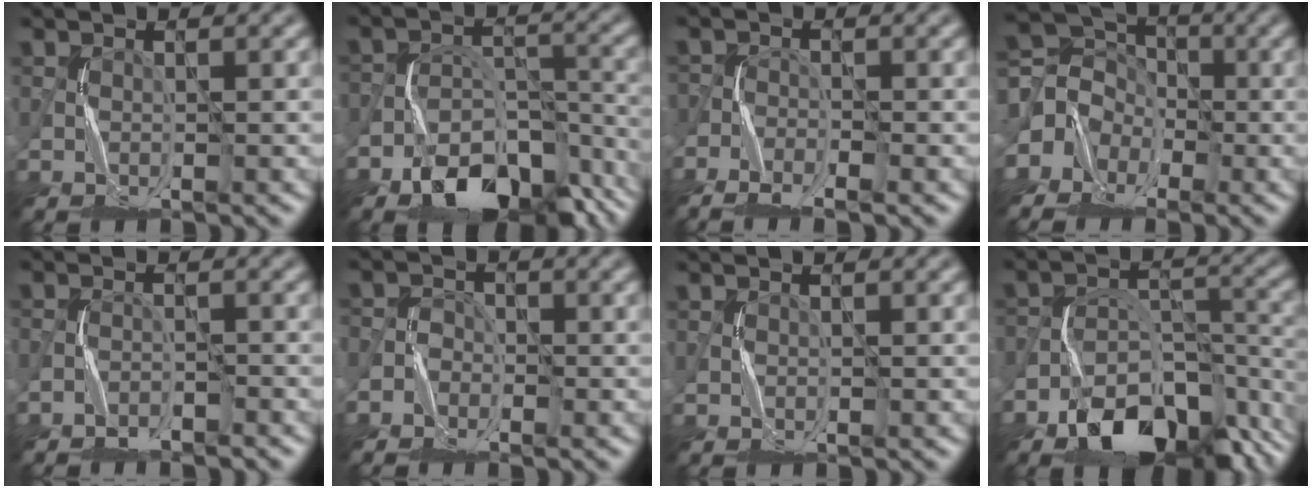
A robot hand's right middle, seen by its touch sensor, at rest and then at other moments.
{"total": 10.1, "force": [-7.5, 5.1, 4.6], "torque": [-0.057, -0.001, -0.121]}
{"total": 4.9, "force": [-4.2, 1.4, 2.1], "torque": [-0.037, -0.012, -0.069]}
{"total": 5.0, "force": [-1.6, 4.6, 1.1], "torque": [-0.011, 0.017, -0.062]}
{"total": 2.3, "force": [-2.3, 0.1, -0.1], "torque": [0.001, 0.006, -0.043]}
{"total": 2.2, "force": [-1.8, 1.3, -0.2], "torque": [0.017, 0.011, -0.041]}
{"total": 0.0}
{"total": 11.4, "force": [-8.1, 5.9, 5.5], "torque": [-0.084, -0.005, -0.126]}